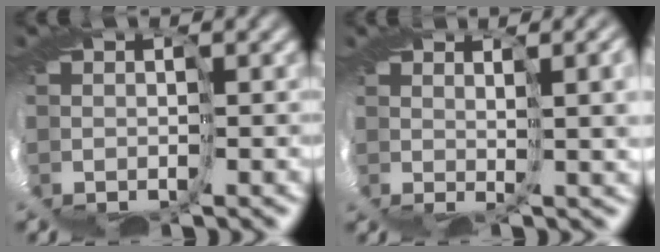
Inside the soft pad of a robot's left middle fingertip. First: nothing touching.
{"total": 6.1, "force": [1.9, 2.1, 5.4], "torque": [-0.071, 0.012, 0.033]}